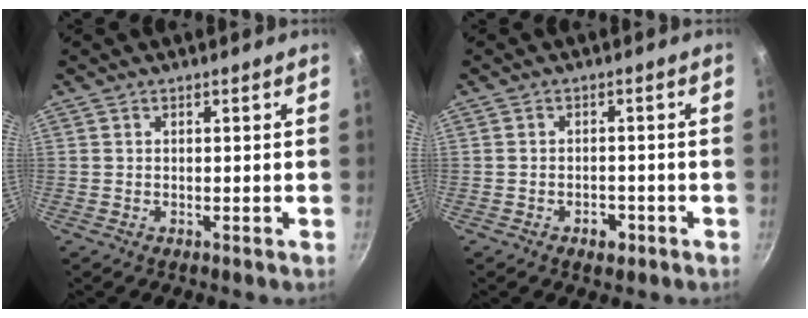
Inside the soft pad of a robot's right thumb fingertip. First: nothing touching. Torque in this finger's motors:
{"motor_torque": [-0.17, 0.05, -0.09, 0.02, 0.00]}